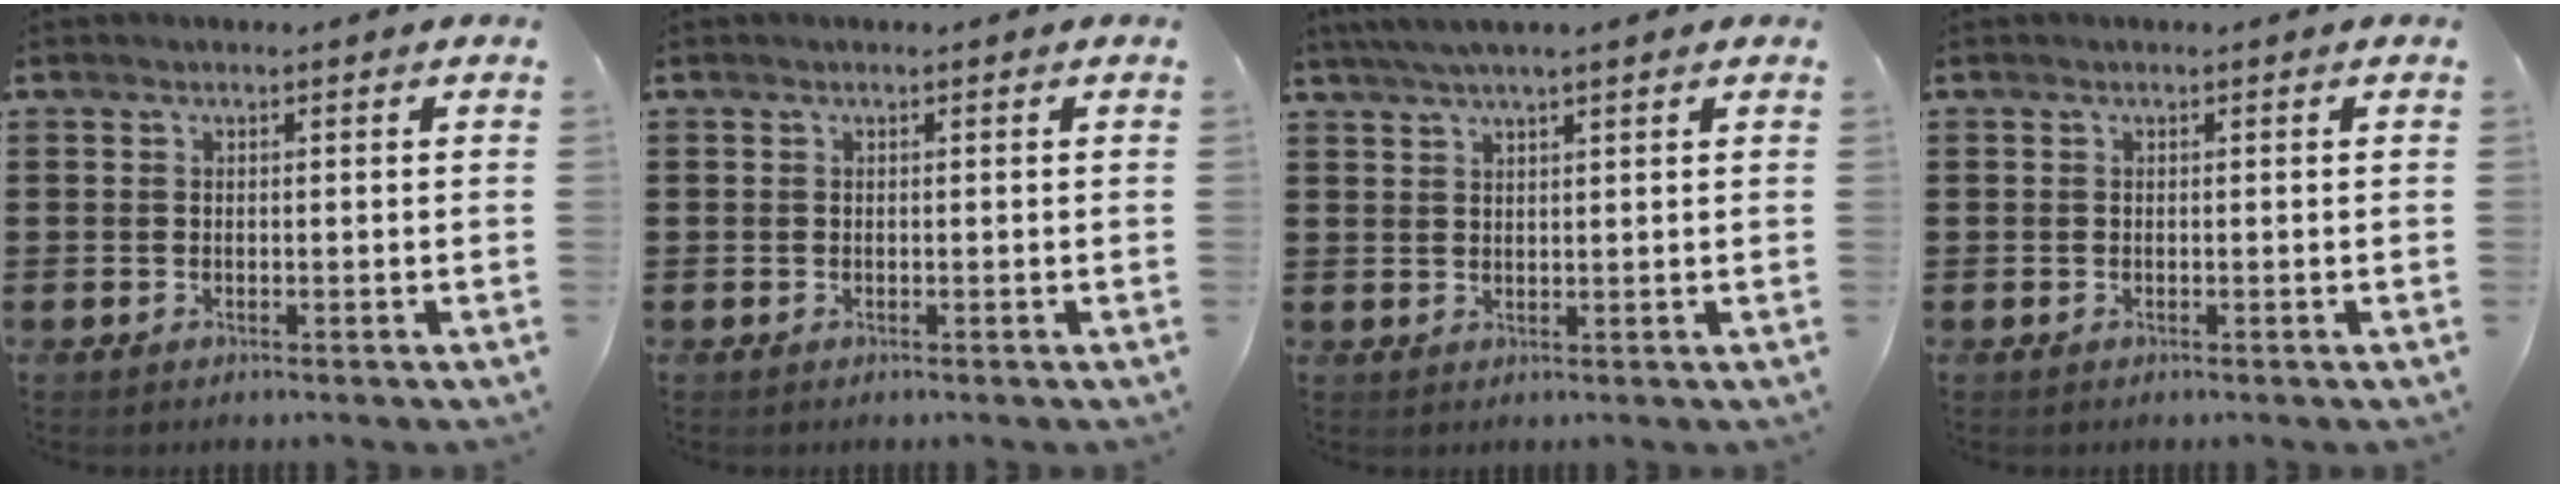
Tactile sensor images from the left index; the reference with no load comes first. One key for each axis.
{"total": 0.0}
{"total": 3.2, "fx": 2.5, "fy": 0.1, "fz": 2.0, "tx": -0.043, "ty": 0.002, "tz": 0.046}
{"total": 0.0}